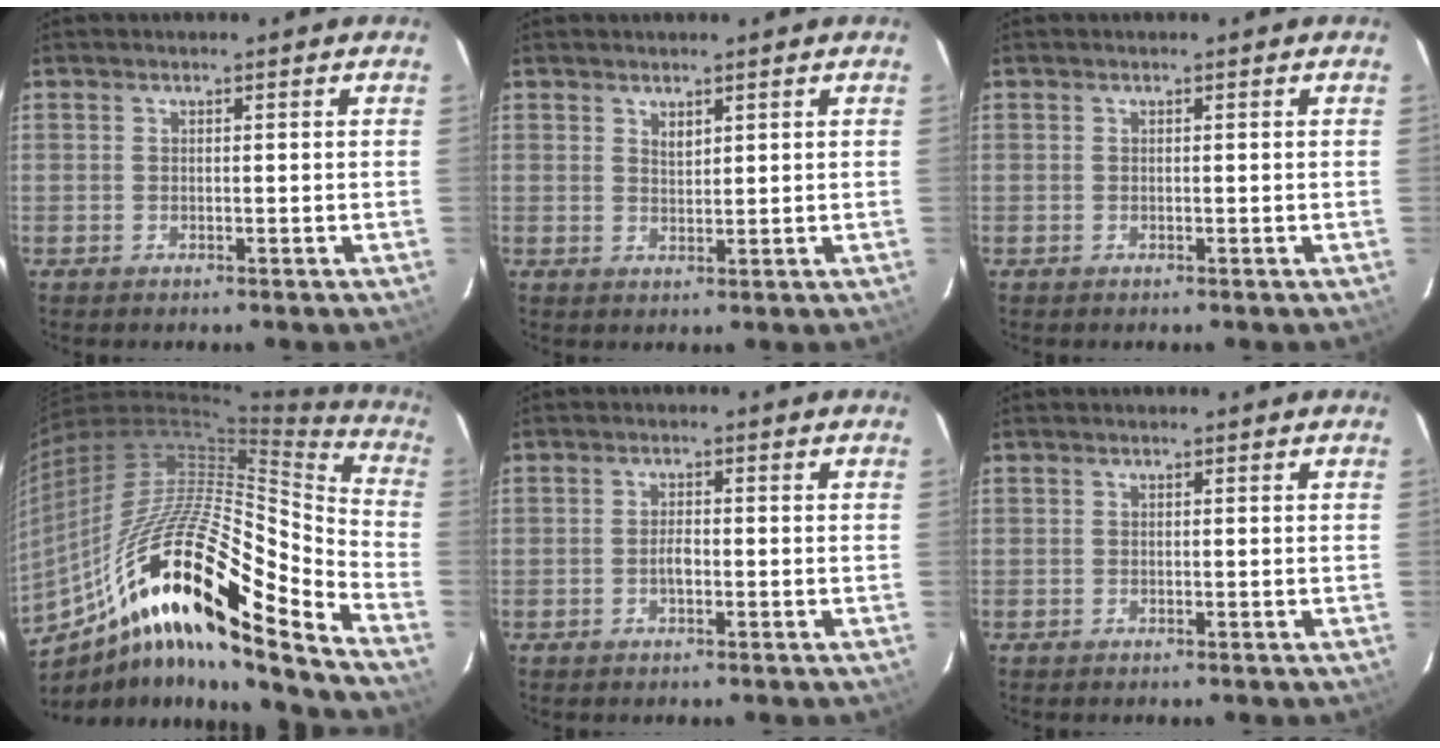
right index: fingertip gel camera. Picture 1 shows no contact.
{"total": 1.7, "force": [1.3, 0.8, 0.9], "torque": [-0.013, 0.000, 0.024]}
{"total": 0.0}
{"total": 27.2, "force": [-12.5, 5.7, 23.5], "torque": [-0.394, -0.052, -0.229]}
{"total": 1.9, "force": [-0.7, 0.8, 1.6], "torque": [-0.031, 0.005, -0.014]}
{"total": 0.0}